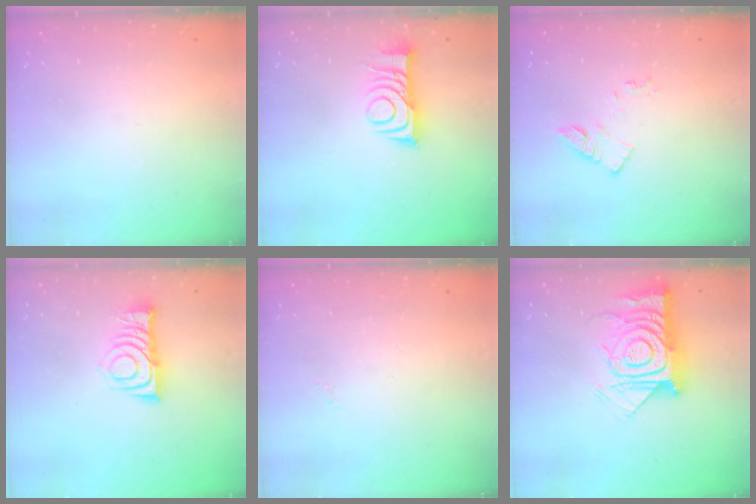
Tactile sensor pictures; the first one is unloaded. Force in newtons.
{"total": 10.6, "press": 10.6, "slide": 1.0}
{"total": 8.3, "press": 8.3, "slide": 0.6}
{"total": 8.9, "press": 8.8, "slide": 0.9}
{"total": 3.4, "press": 3.3, "slide": 0.5}
{"total": 16.9, "press": 16.9, "slide": 1.2}